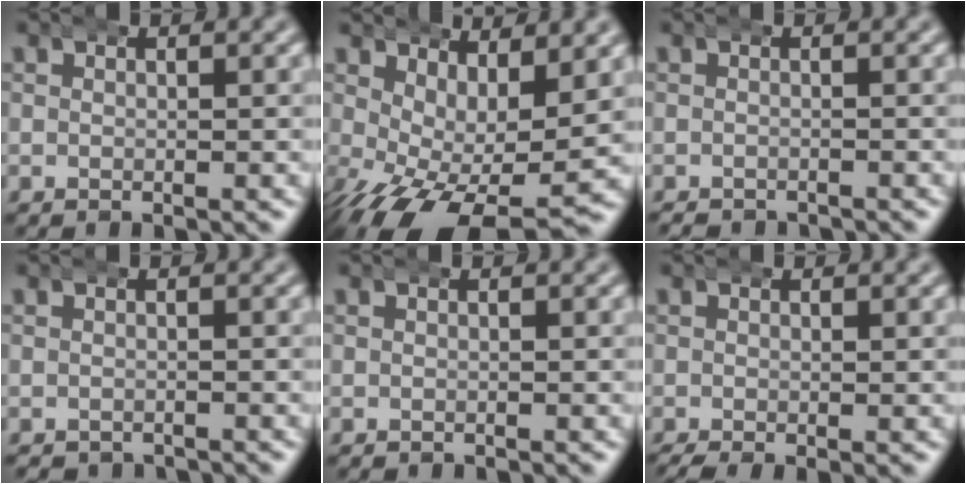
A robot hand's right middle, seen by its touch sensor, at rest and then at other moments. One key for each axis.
{"total": 5.9, "fx": -1.2, "fy": 2.5, "fz": 5.1, "tx": -0.102, "ty": -0.045, "tz": 0.002}
{"total": 1.3, "fx": -1.3, "fy": 0.0, "fz": -0.2, "tx": 0.000, "ty": -0.011, "tz": -0.017}
{"total": 1.2, "fx": -1.1, "fy": 0.3, "fz": -0.3, "tx": 0.004, "ty": -0.010, "tz": -0.013}
{"total": 0.0}
{"total": 1.3, "fx": -1.0, "fy": 0.3, "fz": 0.8, "tx": -0.015, "ty": -0.010, "tz": -0.010}